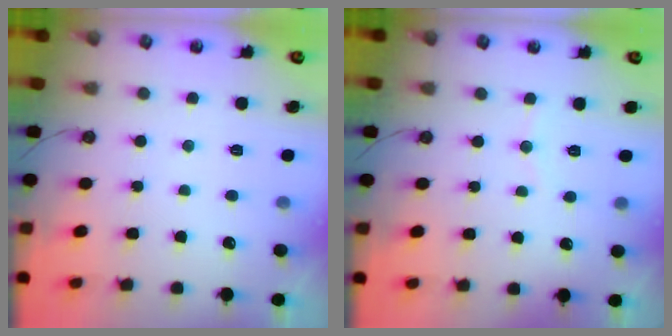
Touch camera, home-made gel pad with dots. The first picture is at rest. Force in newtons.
{"total": 2.7, "press": 2.7, "slide": 0.3}